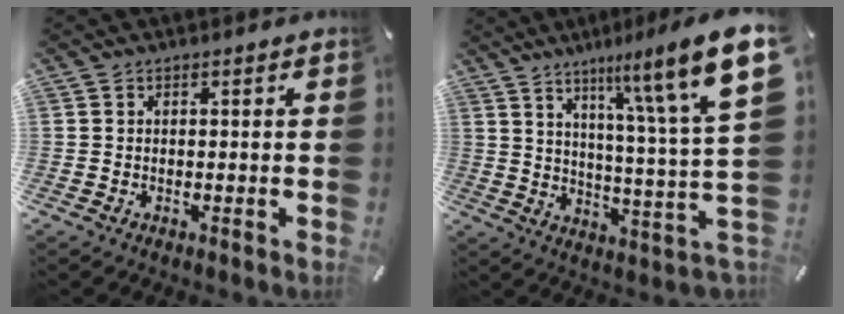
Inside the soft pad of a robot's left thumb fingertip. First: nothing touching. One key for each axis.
{"total": 18.6, "fx": 9.8, "fy": 2.4, "fz": 15.5, "tx": -0.230, "ty": -0.063, "tz": 0.142}